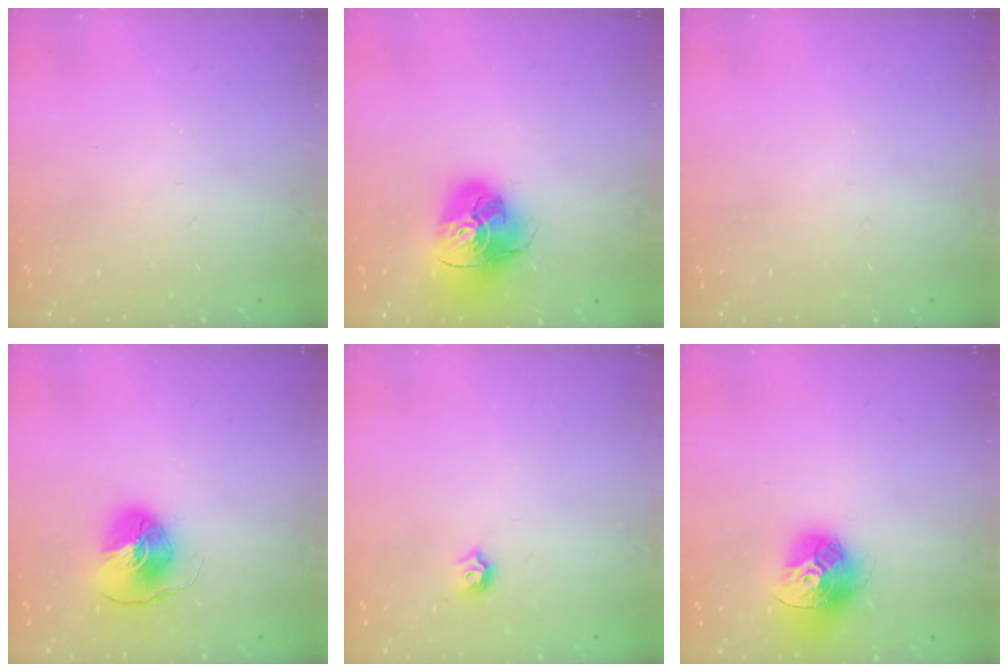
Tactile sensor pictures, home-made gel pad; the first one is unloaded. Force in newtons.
{"total": 14.4, "press": 14.3, "slide": 1.8}
{"total": 0.0}
{"total": 8.1, "press": 8.1, "slide": 0.3}
{"total": 3.7, "press": 3.6, "slide": 0.6}
{"total": 15.3, "press": 15.2, "slide": 1.7}